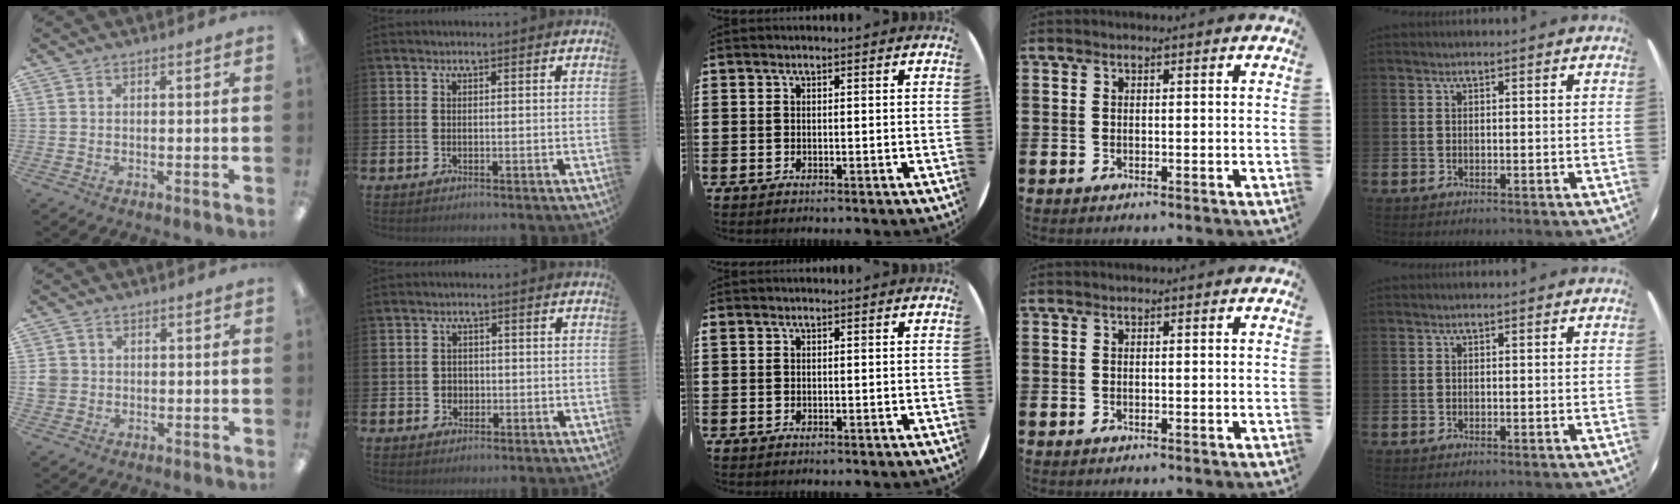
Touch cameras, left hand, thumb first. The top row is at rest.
{"thumb": {"total": 3.0, "force": [0.3, 2.9, 0.4], "torque": [-0.011, 0.006, 0.005]}, "index": {"total": 1.7, "force": [-0.2, 1.7, 0.4], "torque": [-0.003, 0.005, -0.010]}}